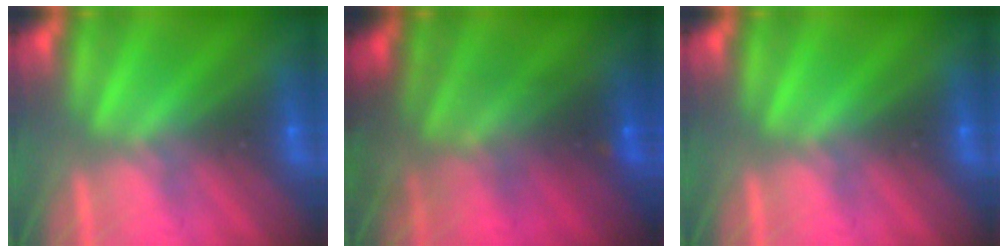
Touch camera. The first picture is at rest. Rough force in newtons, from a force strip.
{"total": 7.6}
{"total": 0.0}